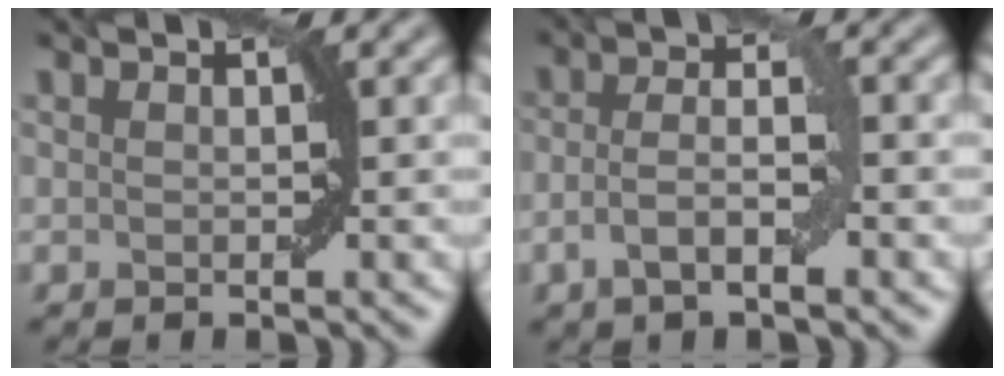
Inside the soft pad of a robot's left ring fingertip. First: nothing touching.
{"total": 3.8, "force": [-1.4, 1.1, 3.4], "torque": [-0.066, 0.008, -0.031]}